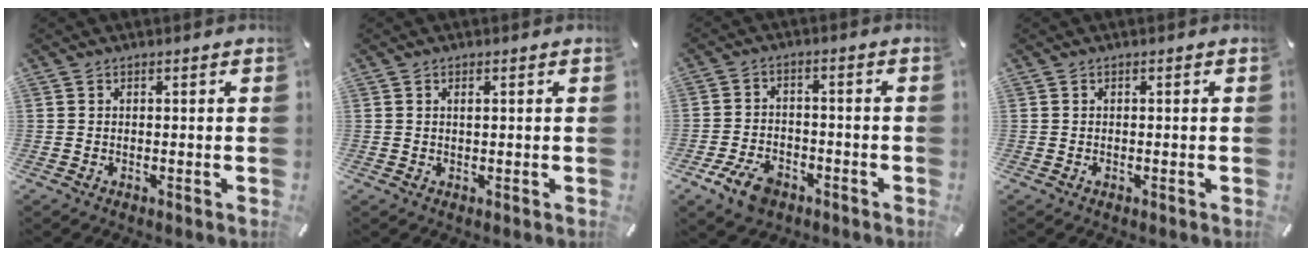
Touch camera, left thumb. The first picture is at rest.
{"total": 1.0, "force": [0.3, 0.4, 0.9], "torque": [-0.017, 0.001, 0.005]}
{"total": 7.5, "force": [-4.4, 4.6, 3.9], "torque": [-0.087, 0.018, -0.084]}
{"total": 0.6, "force": [-0.3, 0.4, 0.4], "torque": [-0.006, 0.000, -0.006]}